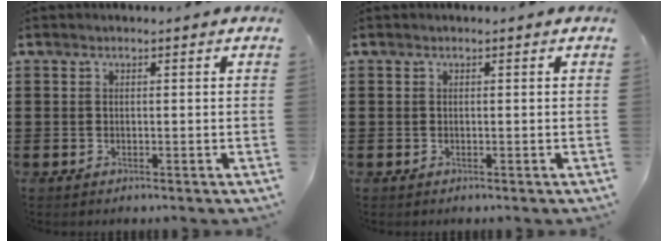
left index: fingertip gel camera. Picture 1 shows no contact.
{"total": 0.0}